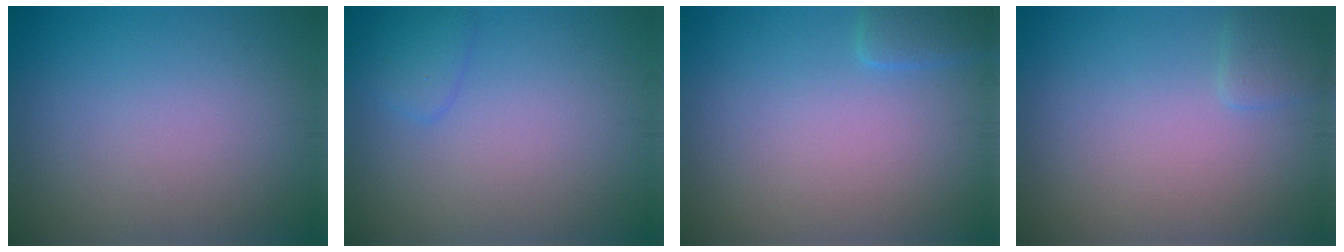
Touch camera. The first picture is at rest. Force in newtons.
{"total": 1.5, "press": 1.5, "slide": 0.0}
{"total": 1.7, "press": 1.7, "slide": 0.1}
{"total": 1.2, "press": 1.2, "slide": 0.2}